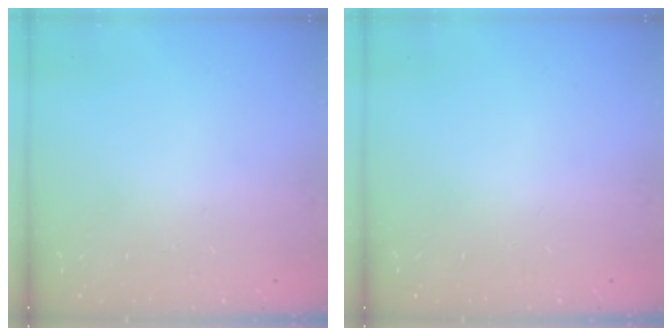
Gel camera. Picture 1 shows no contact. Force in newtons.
{"total": 0.0}